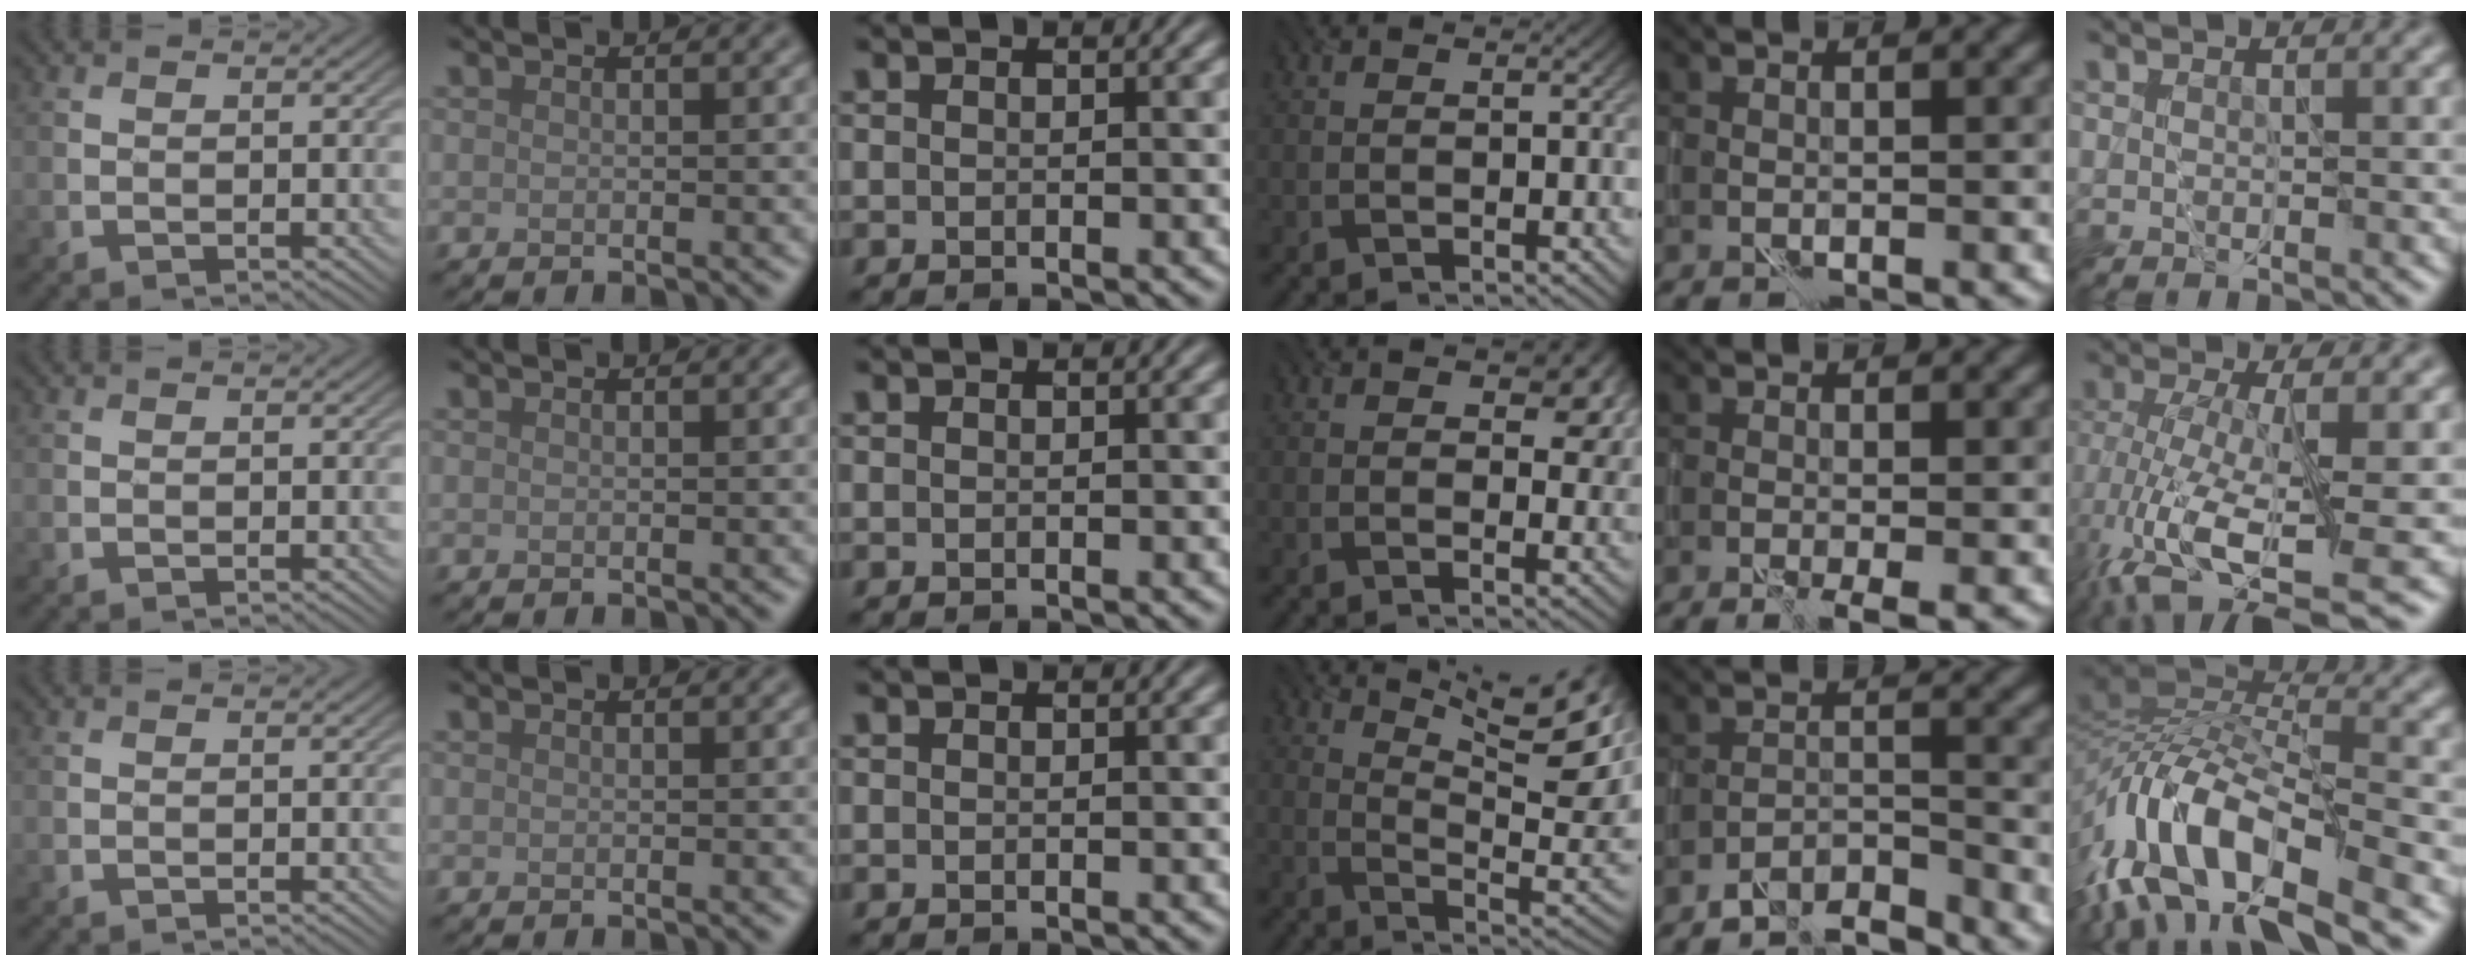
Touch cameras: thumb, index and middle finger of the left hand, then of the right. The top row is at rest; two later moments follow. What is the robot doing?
{"motion": "wrap", "object": "plastic wrap"}